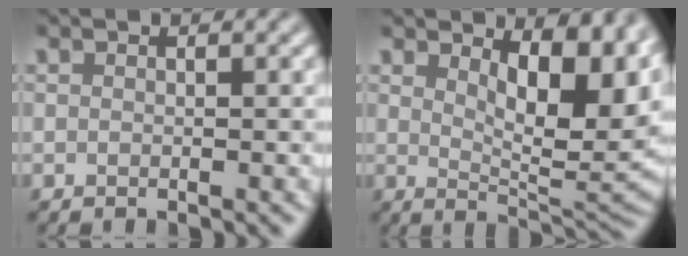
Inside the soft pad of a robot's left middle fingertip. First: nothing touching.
{"total": 8.9, "force": [3.2, 3.7, 7.5], "torque": [-0.109, -0.005, 0.053]}